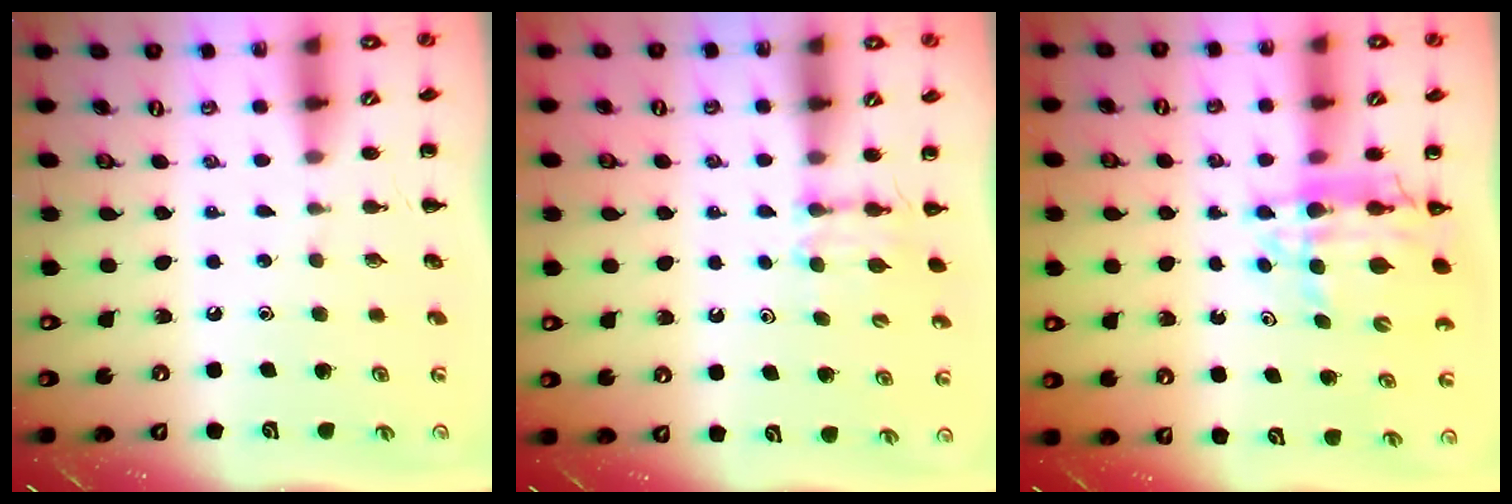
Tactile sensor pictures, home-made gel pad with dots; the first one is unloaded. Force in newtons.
{"total": 6.1, "press": 5.9, "slide": 1.6}
{"total": 10.7, "press": 10.0, "slide": 3.9}